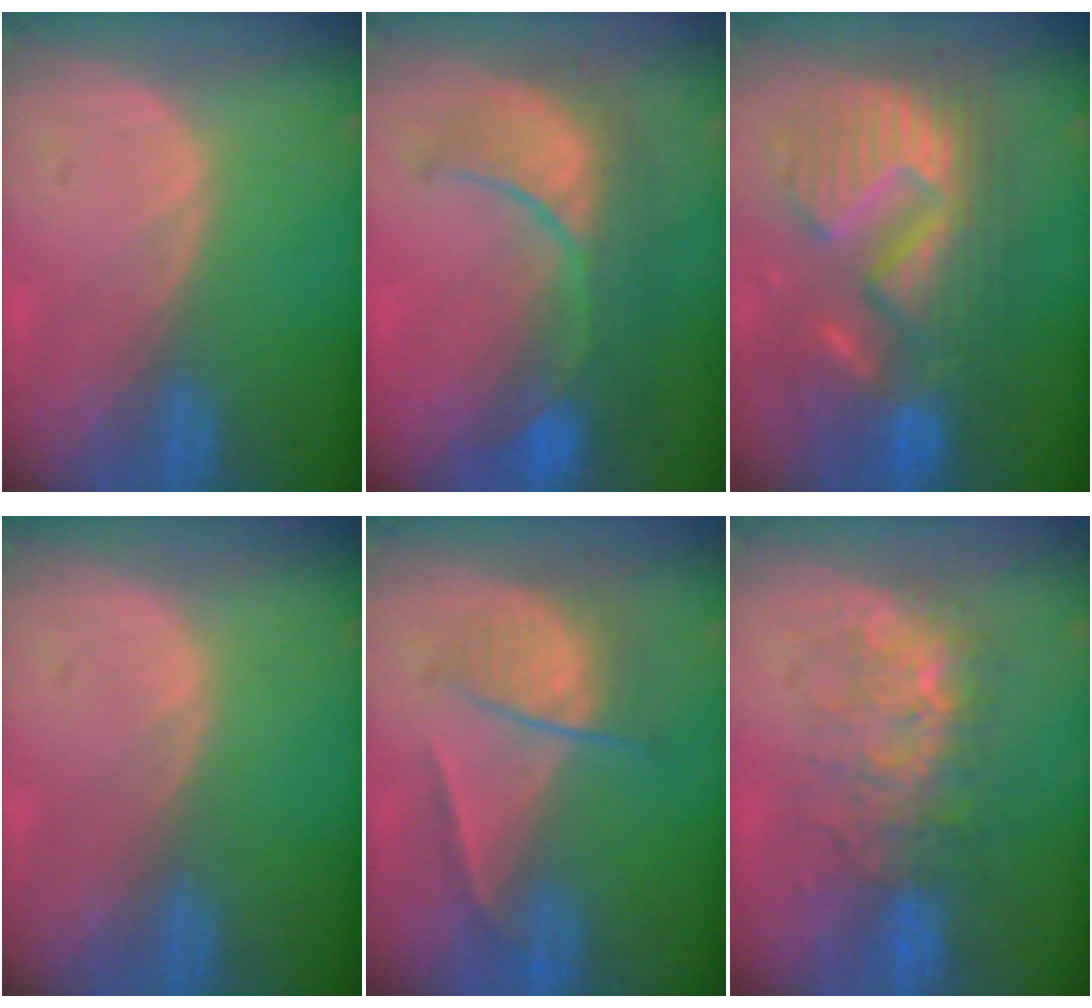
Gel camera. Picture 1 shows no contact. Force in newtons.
{"total": 9.7, "press": 9.2, "slide": 3.1}
{"total": 13.1, "press": 13.0, "slide": 1.4}
{"total": 0.0}
{"total": 6.7, "press": 5.8, "slide": 3.5}
{"total": 8.1, "press": 7.8, "slide": 1.9}